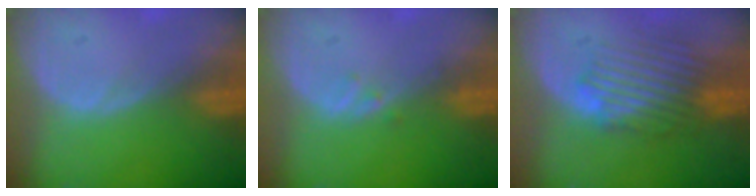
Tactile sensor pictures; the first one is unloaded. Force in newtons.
{"total": 0.8, "press": 0.8, "slide": 0.1}
{"total": 6.6, "press": 6.4, "slide": 1.6}